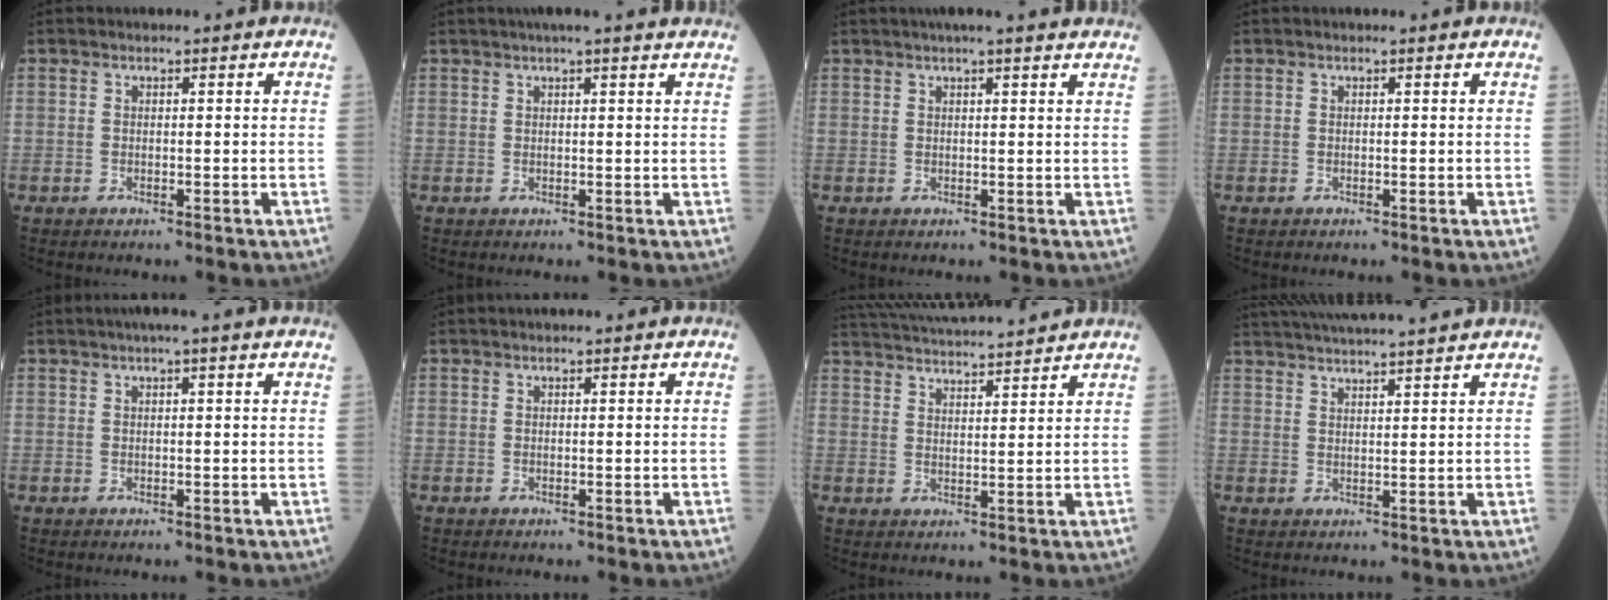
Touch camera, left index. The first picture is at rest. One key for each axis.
{"total": 7.8, "fx": 6.7, "fy": 0.1, "fz": 4.0, "tx": -0.055, "ty": 0.026, "tz": 0.073}
{"total": 8.9, "fx": 7.7, "fy": 0.2, "fz": 4.4, "tx": -0.058, "ty": 0.026, "tz": 0.082}
{"total": 0.0}
{"total": 3.7, "fx": 2.8, "fy": -0.6, "fz": 2.3, "tx": -0.030, "ty": 0.021, "tz": 0.041}
{"total": 1.5, "fx": 1.4, "fy": 0.1, "fz": 0.5, "tx": -0.007, "ty": 0.019, "tz": 0.022}
{"total": 15.2, "fx": 14.4, "fy": 0.9, "fz": 5.0, "tx": -0.101, "ty": 0.031, "tz": 0.219}
{"total": 14.7, "fx": 13.6, "fy": -0.2, "fz": 5.5, "tx": -0.107, "ty": 0.019, "tz": 0.198}